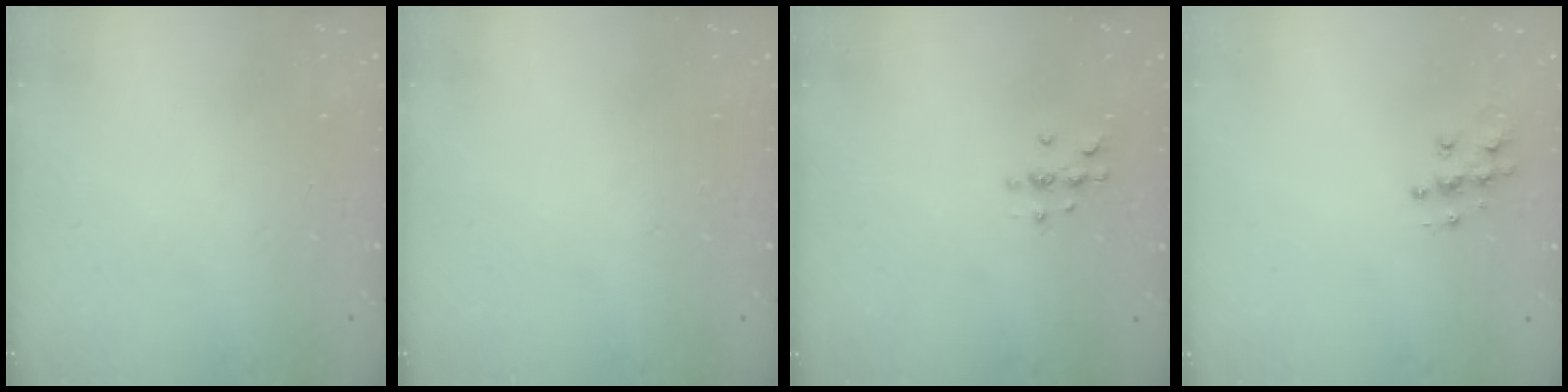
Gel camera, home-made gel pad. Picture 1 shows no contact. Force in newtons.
{"total": 0.0}
{"total": 4.9, "press": 4.9, "slide": 0.5}
{"total": 8.0, "press": 8.0, "slide": 0.4}